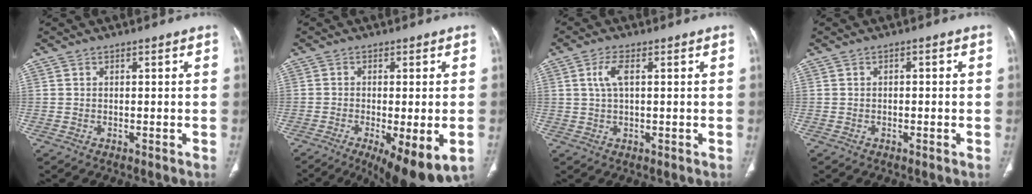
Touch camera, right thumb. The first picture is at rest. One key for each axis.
{"total": 13.1, "fx": -5.9, "fy": 3.8, "fz": 11.1, "tx": -0.153, "ty": -0.013, "tz": -0.082}
{"total": 3.9, "fx": 1.0, "fy": 1.5, "fz": 3.5, "tx": -0.084, "ty": 0.009, "tz": 0.021}
{"total": 0.7, "fx": -0.1, "fy": 0.5, "fz": 0.5, "tx": -0.001, "ty": 0.002, "tz": -0.005}